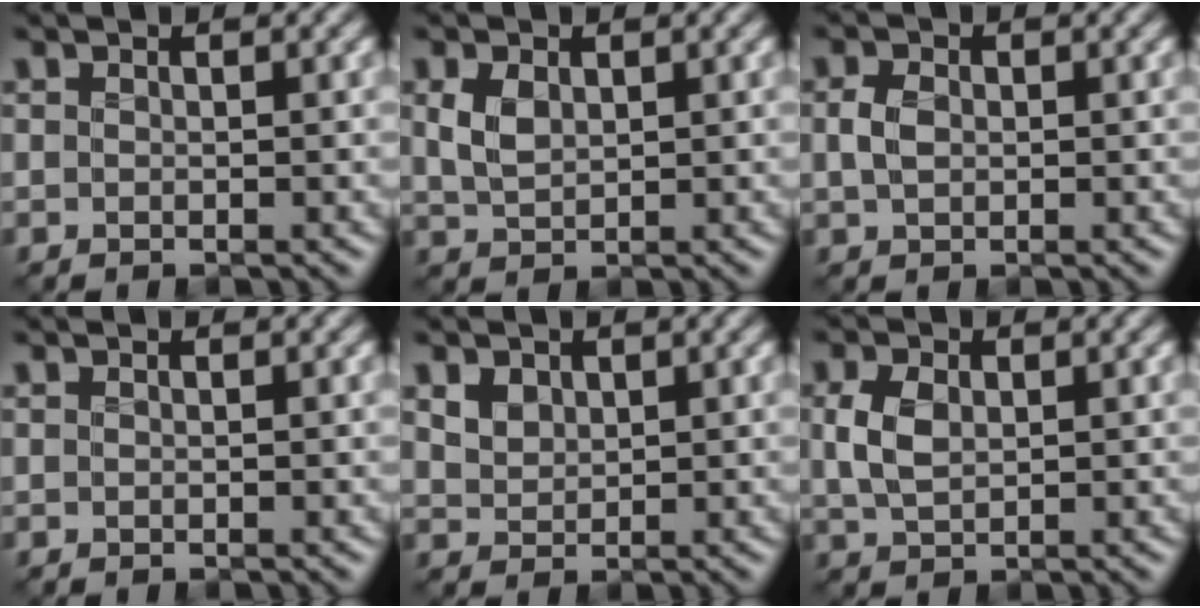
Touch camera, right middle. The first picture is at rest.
{"total": 2.1, "force": [0.5, 1.4, 1.5], "torque": [-0.040, -0.003, 0.016]}
{"total": 1.8, "force": [-0.1, 1.4, 1.1], "torque": [-0.032, 0.000, -0.001]}
{"total": 0.0}
{"total": 2.9, "force": [1.5, 2.0, 1.3], "torque": [-0.040, 0.004, 0.028]}
{"total": 2.9, "force": [0.4, 2.0, 2.1], "torque": [-0.056, 0.001, 0.011]}